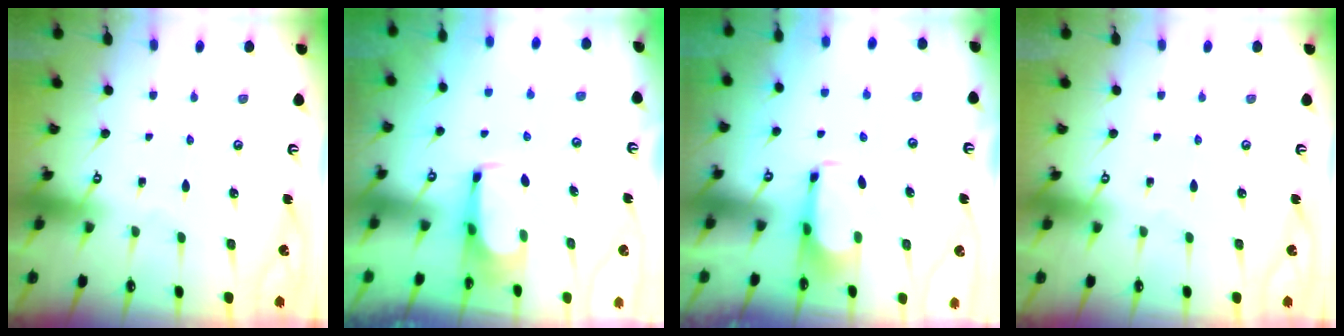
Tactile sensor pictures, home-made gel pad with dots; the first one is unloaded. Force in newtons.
{"total": 1.6, "press": 1.5, "slide": 0.3}
{"total": 2.0, "press": 2.0, "slide": 0.3}
{"total": 0.0}